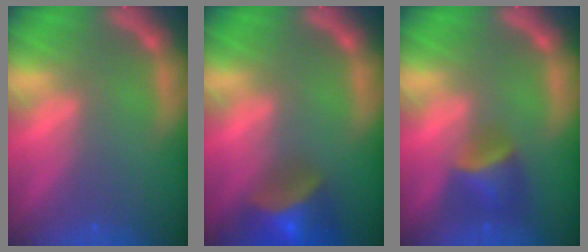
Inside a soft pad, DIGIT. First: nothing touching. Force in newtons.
{"total": 7.0}
{"total": 4.0}